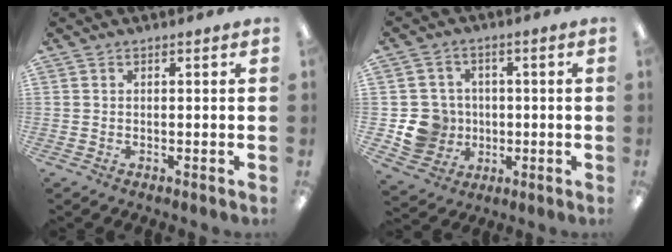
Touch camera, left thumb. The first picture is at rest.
{"total": 9.3, "force": [-1.4, 9.0, 2.1], "torque": [-0.059, 0.015, -0.012]}